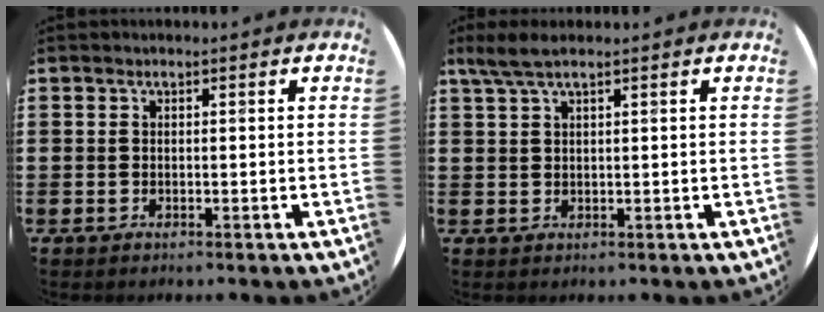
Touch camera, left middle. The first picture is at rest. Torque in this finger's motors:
{"motor_torque": [0.63, -0.53, 0.11, 0.09]}